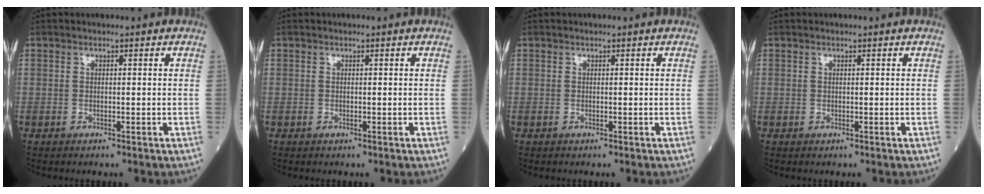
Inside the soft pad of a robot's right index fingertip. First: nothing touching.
{"total": 0.0}
{"total": 0.0}
{"total": 0.0}